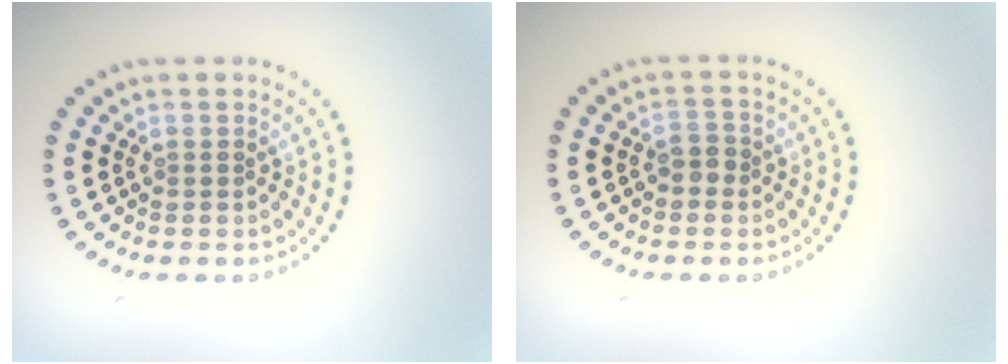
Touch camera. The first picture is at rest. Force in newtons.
{"total": 1.4, "press": 1.3, "slide": 0.5}